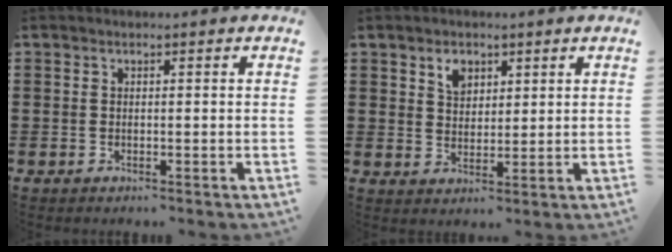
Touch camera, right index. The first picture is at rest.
{"total": 3.4, "force": [2.0, 2.3, 1.5], "torque": [-0.029, 0.004, 0.035]}